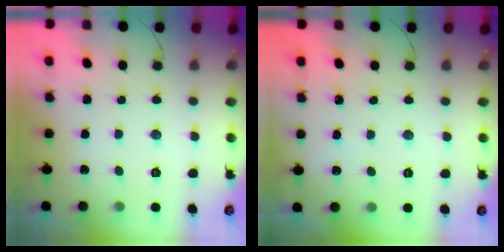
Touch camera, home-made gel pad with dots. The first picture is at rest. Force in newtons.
{"total": 1.2, "press": 1.2, "slide": 0.3}